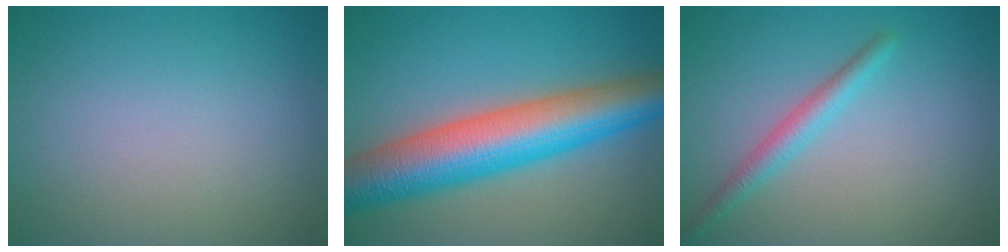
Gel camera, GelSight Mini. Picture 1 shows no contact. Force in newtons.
{"total": 10.9, "press": 10.9, "slide": 0.4}
{"total": 2.2, "press": 2.2, "slide": 0.0}